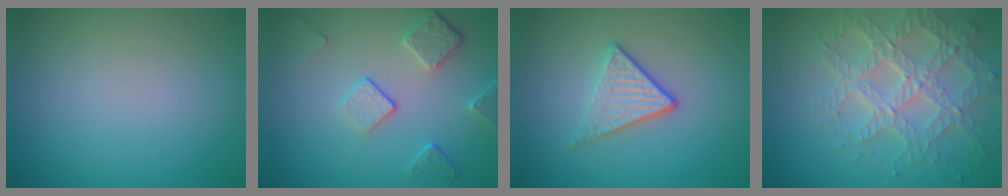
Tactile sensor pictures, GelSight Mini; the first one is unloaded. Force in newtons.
{"total": 3.7, "press": 2.9, "slide": 2.4}
{"total": 3.2, "press": 2.5, "slide": 2.1}
{"total": 7.0, "press": 5.1, "slide": 4.8}